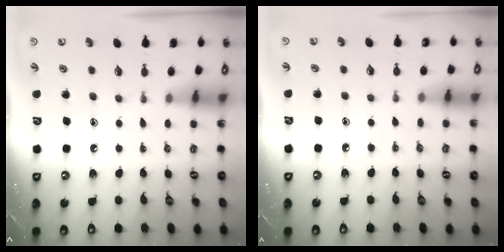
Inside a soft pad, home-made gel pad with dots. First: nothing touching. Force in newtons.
{"total": 4.5, "press": 4.5, "slide": 0.6}